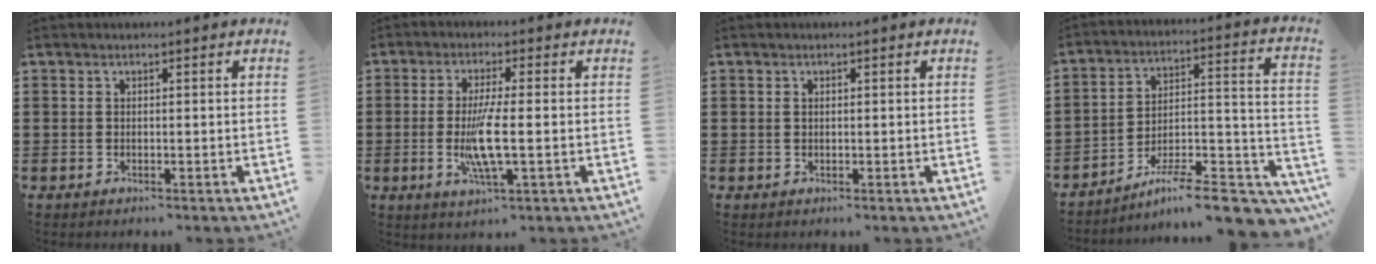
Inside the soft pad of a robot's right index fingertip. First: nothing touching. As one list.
[{"total": 6.6, "force": [-0.8, 0.8, 6.5], "torque": [-0.140, -0.019, -0.022]}, {"total": 0.5, "force": [0.2, 0.2, 0.4], "torque": [-0.010, -0.001, 0.003]}, {"total": 10.3, "force": [-8.1, 2.1, 6.0], "torque": [-0.084, 0.017, -0.150]}]